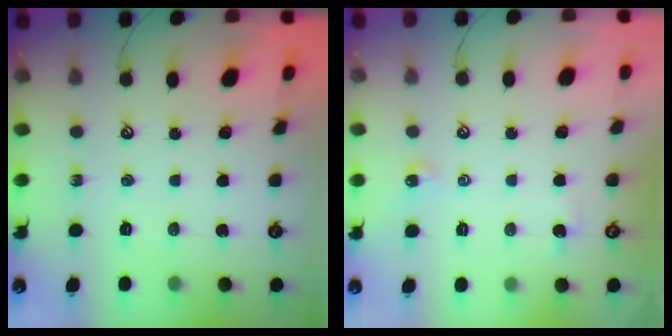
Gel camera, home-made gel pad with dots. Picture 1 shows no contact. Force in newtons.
{"total": 2.6, "press": 2.6, "slide": 0.5}